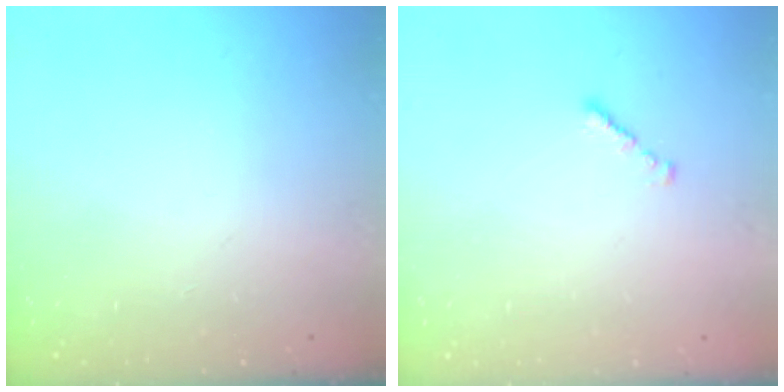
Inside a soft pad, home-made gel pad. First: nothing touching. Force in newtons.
{"total": 0.8, "press": 0.7, "slide": 0.4}